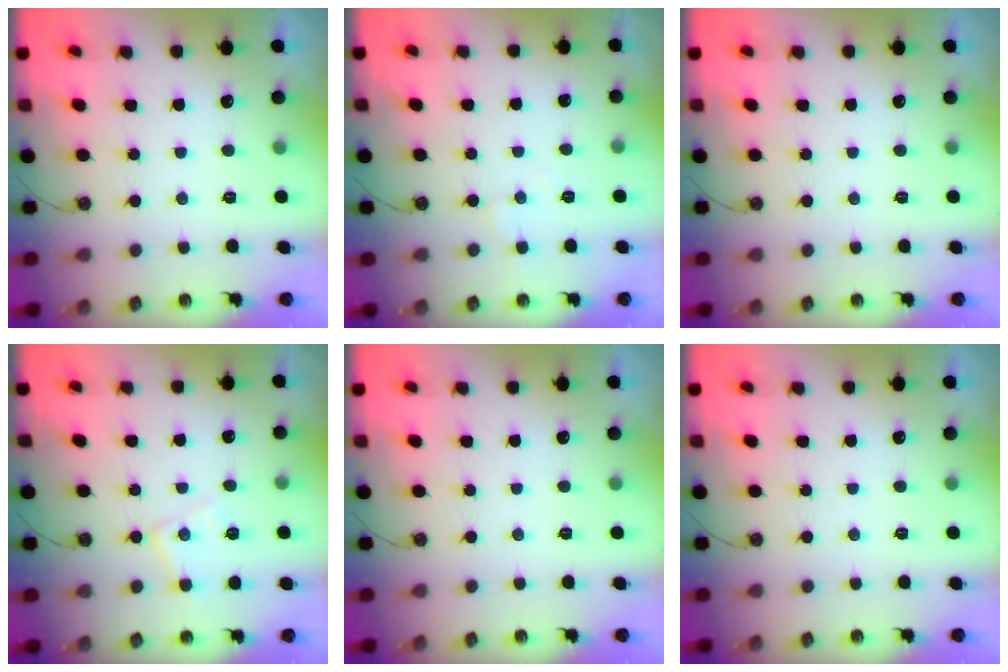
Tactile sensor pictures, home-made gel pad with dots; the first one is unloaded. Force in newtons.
{"total": 3.4, "press": 3.4, "slide": 0.5}
{"total": 0.0}
{"total": 8.1, "press": 8.0, "slide": 0.6}
{"total": 0.0}
{"total": 0.0}